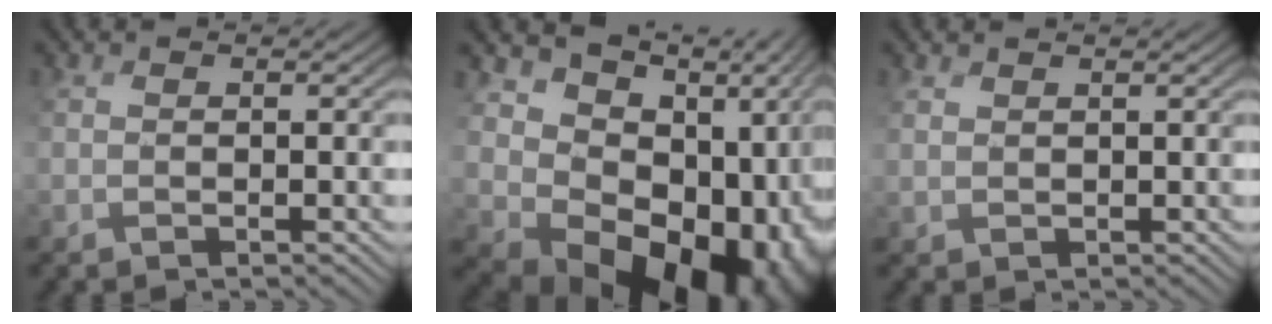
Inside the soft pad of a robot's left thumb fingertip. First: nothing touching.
{"total": 14.7, "force": [0.1, 11.7, 8.9], "torque": [-0.114, -0.051, 0.065]}
{"total": 2.0, "force": [1.1, -0.4, -1.6], "torque": [0.018, 0.000, 0.020]}